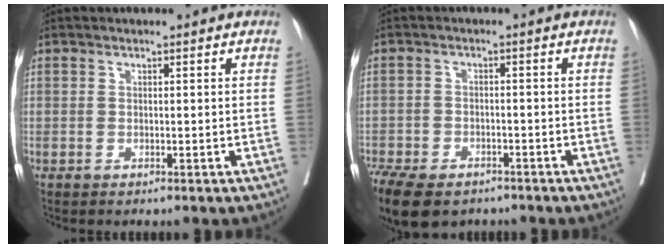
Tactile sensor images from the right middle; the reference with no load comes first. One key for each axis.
{"total": 13.9, "fx": -9.8, "fy": 7.1, "fz": 6.9, "tx": -0.168, "ty": -0.016, "tz": -0.145}